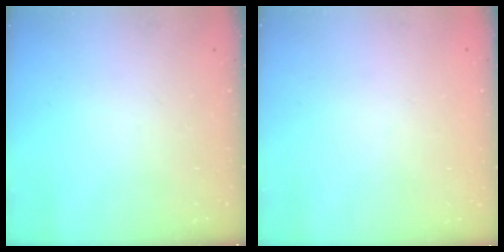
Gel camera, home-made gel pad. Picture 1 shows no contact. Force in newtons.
{"total": 1.8, "press": 1.8, "slide": 0.2}